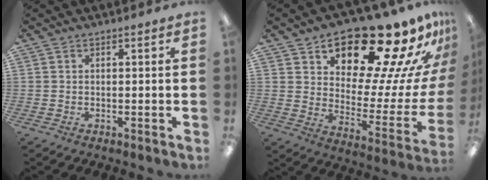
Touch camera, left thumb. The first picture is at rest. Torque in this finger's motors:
{"motor_torque": [2.50, 2.51, 1.38, -1.38, 0.06]}